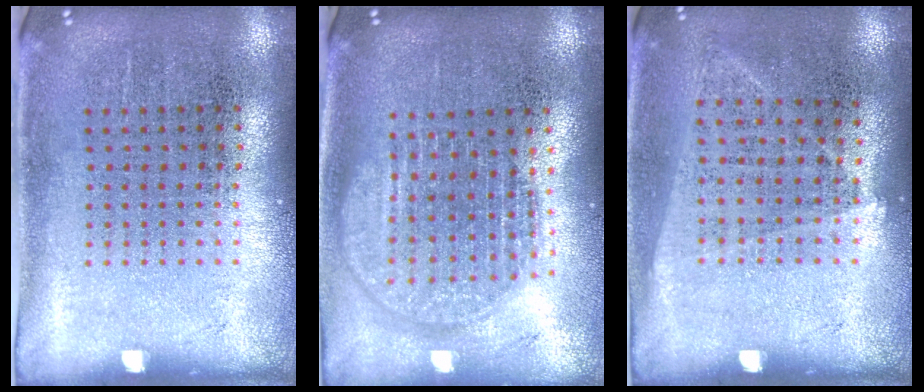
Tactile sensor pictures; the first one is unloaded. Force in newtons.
{"total": 1.8, "press": 1.6, "slide": 0.9}
{"total": 1.0, "press": 0.9, "slide": 0.4}